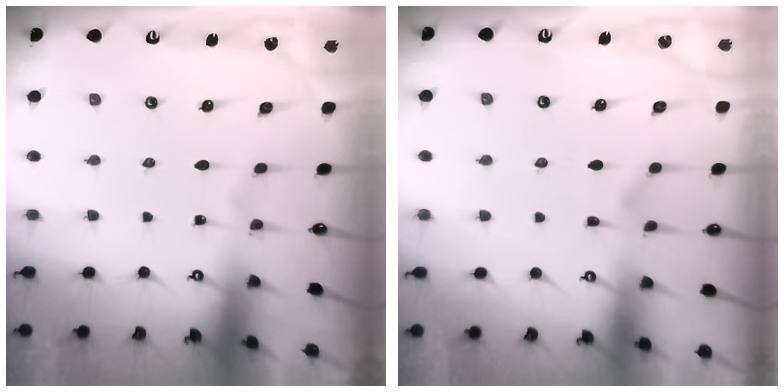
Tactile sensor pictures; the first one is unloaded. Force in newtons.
{"total": 1.2, "press": 0.8, "slide": 0.9}